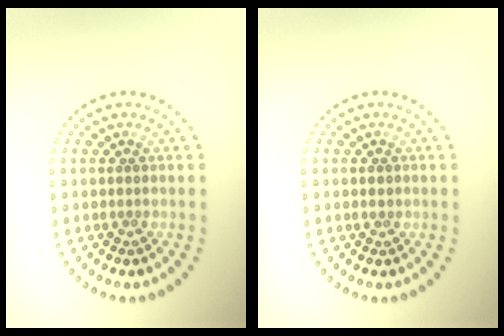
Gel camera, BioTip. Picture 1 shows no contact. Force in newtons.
{"total": 1.0, "press": 1.0, "slide": 0.1}